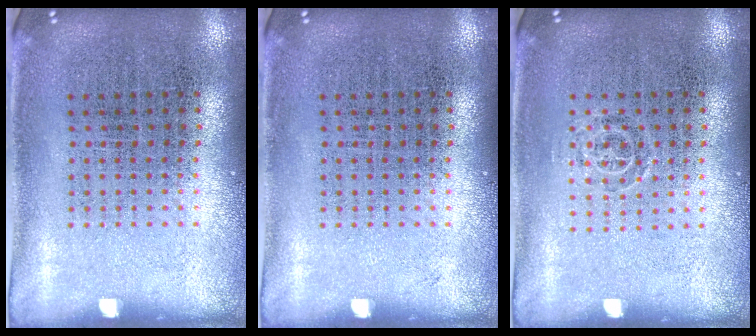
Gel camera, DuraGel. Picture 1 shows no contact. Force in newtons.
{"total": 0.0}
{"total": 0.7, "press": 0.5, "slide": 0.5}